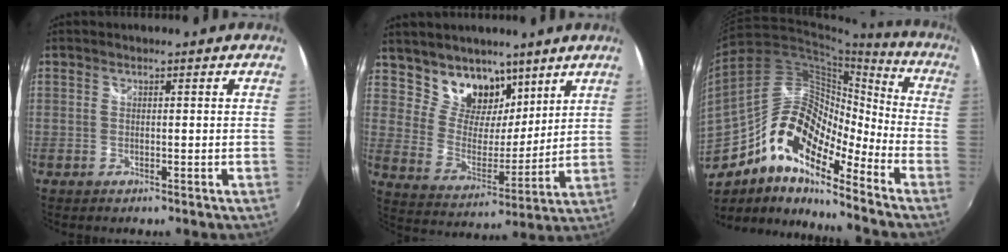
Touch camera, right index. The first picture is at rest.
{"total": 12.4, "force": [8.6, 7.4, 5.1], "torque": [-0.095, -0.001, 0.157]}
{"total": 18.2, "force": [-10.6, 7.1, 13.0], "torque": [-0.224, -0.005, -0.211]}